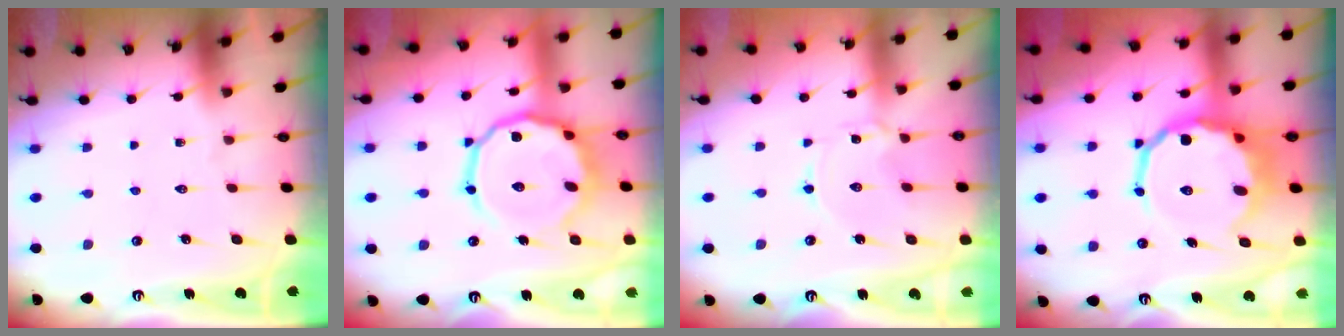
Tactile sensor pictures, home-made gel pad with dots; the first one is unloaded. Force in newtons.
{"total": 15.7, "press": 15.5, "slide": 2.2}
{"total": 1.2, "press": 1.2, "slide": 0.2}
{"total": 12.7, "press": 12.1, "slide": 3.6}